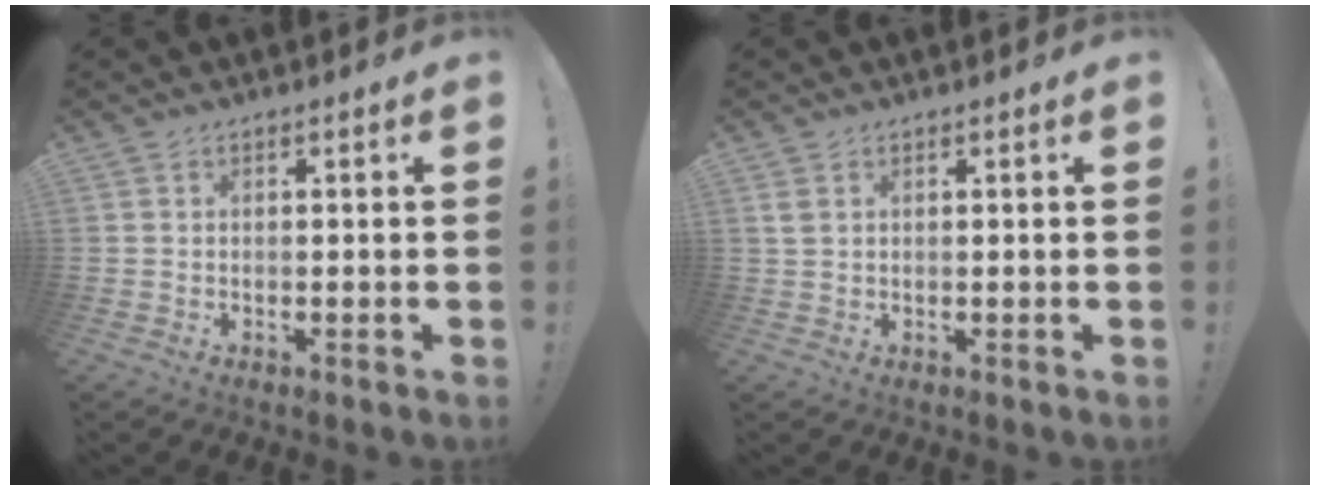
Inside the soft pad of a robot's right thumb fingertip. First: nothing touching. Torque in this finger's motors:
{"motor_torque": [-0.05, -0.18, 0.26, -0.03, 0.08]}